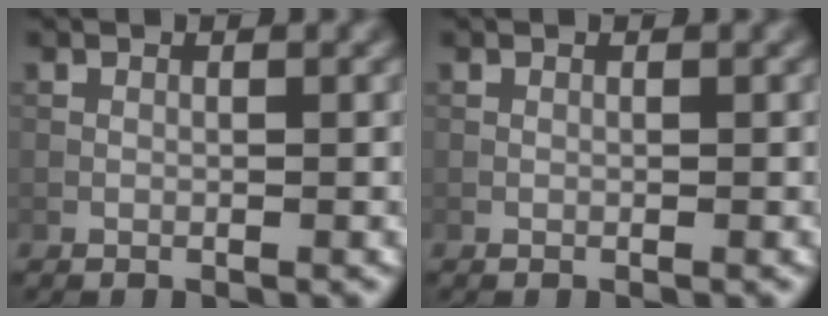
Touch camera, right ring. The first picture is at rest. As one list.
[{"total": 0.0}]